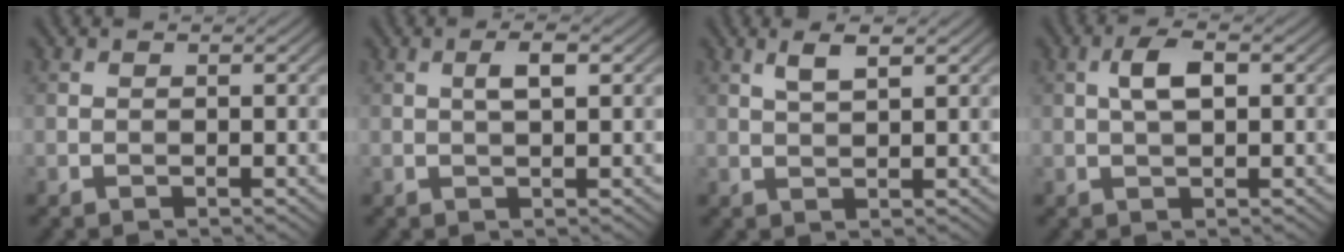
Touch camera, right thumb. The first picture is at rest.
{"total": 2.3, "force": [0.6, 0.6, 2.1], "torque": [-0.039, 0.006, 0.011]}
{"total": 2.9, "force": [1.6, 0.6, 2.3], "torque": [-0.051, 0.002, 0.033]}
{"total": 3.6, "force": [0.7, 1.4, 3.3], "torque": [-0.069, 0.007, 0.011]}